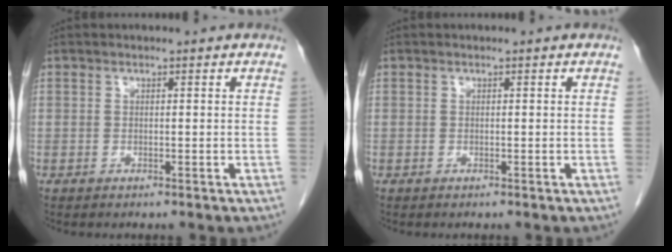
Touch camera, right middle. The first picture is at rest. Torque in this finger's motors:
{"motor_torque": [0.67, -0.56, 0.03, 0.01]}